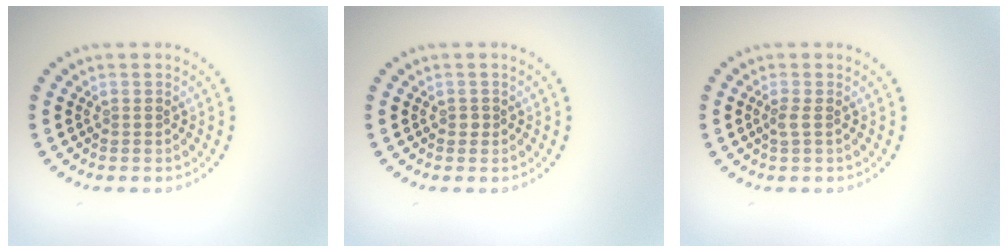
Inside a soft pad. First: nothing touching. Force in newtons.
{"total": 0.5, "press": 0.4, "slide": 0.3}
{"total": 0.9, "press": 0.7, "slide": 0.6}